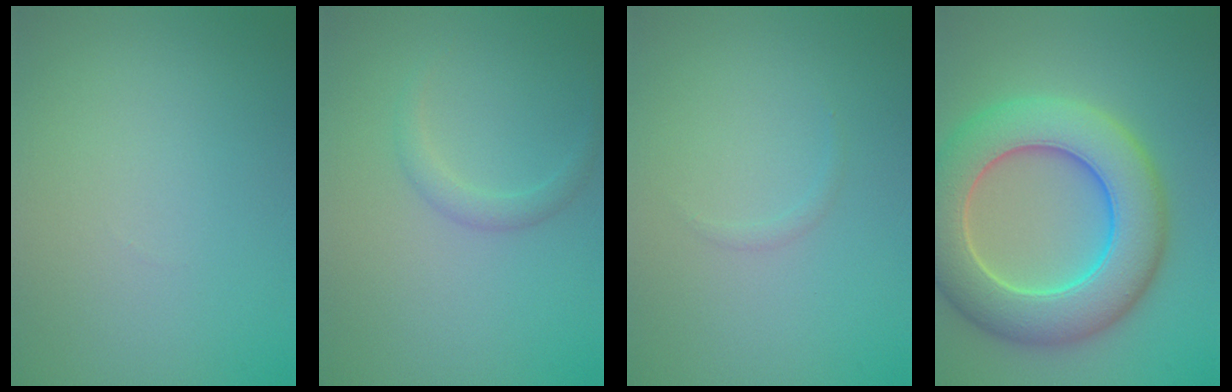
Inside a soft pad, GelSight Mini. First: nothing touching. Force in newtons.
{"total": 1.4, "press": 1.3, "slide": 0.1}
{"total": 0.5, "press": 0.5, "slide": 0.0}
{"total": 10.1, "press": 10.1, "slide": 0.8}